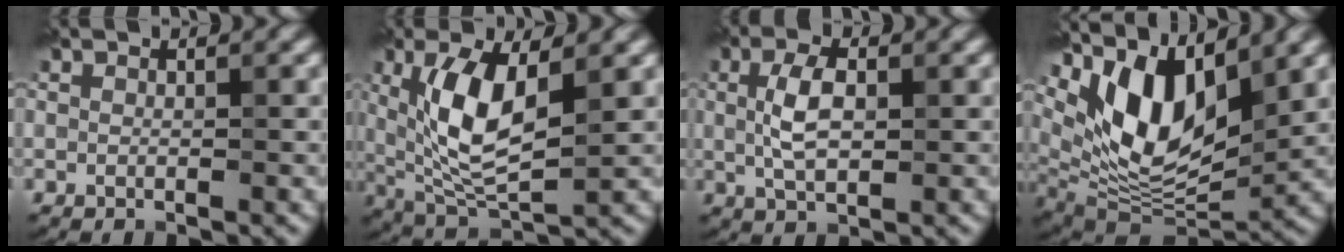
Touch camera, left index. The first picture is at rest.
{"total": 7.4, "force": [1.7, 2.9, 6.6], "torque": [-0.138, -0.010, 0.038]}
{"total": 3.9, "force": [0.6, 1.9, 3.4], "torque": [-0.075, 0.005, 0.010]}
{"total": 10.3, "force": [4.6, 4.6, 7.9], "torque": [-0.143, -0.015, 0.086]}